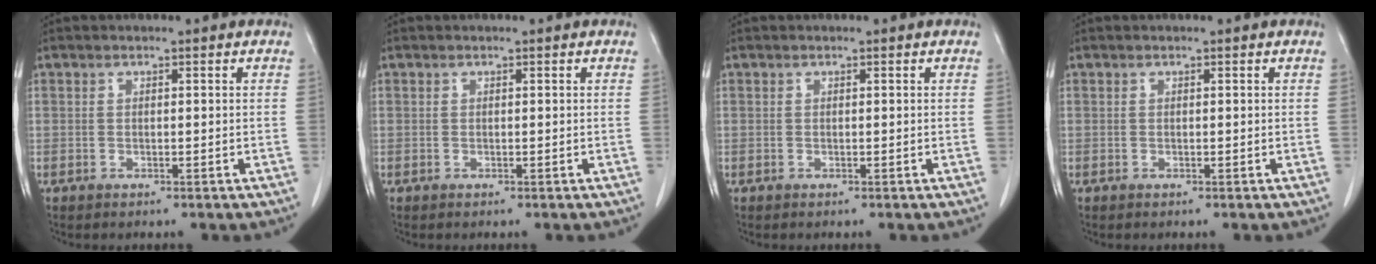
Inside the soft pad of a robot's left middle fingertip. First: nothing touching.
{"total": 0.0}
{"total": 0.0}
{"total": 0.0}